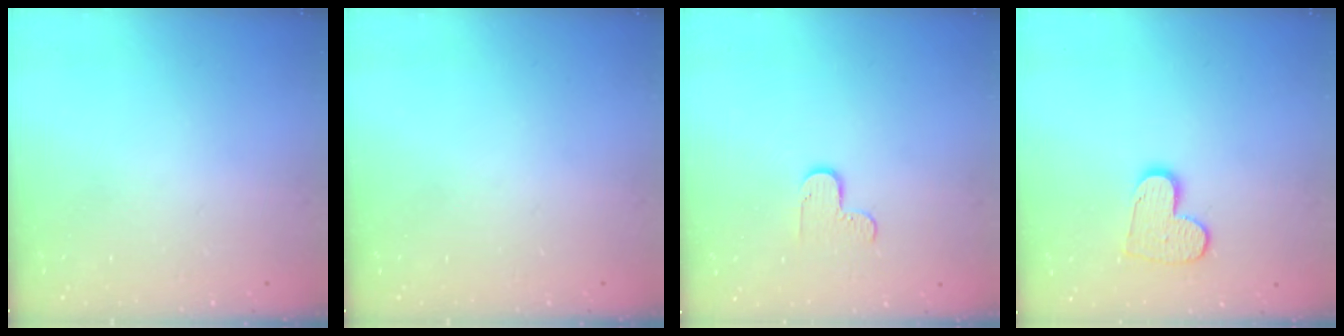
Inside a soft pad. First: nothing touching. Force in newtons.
{"total": 0.0}
{"total": 4.7, "press": 4.7, "slide": 0.5}
{"total": 10.4, "press": 10.4, "slide": 0.7}